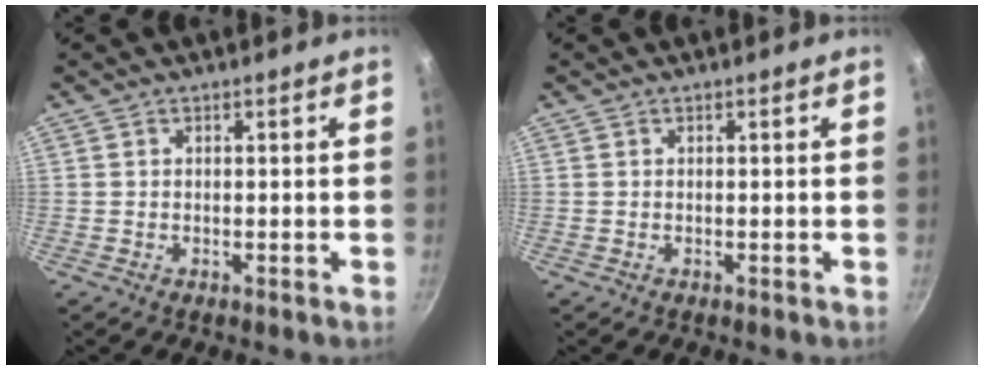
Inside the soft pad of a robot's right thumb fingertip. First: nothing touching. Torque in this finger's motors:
{"motor_torque": [-0.17, 0.17, -0.13, 0.12, 0.00]}